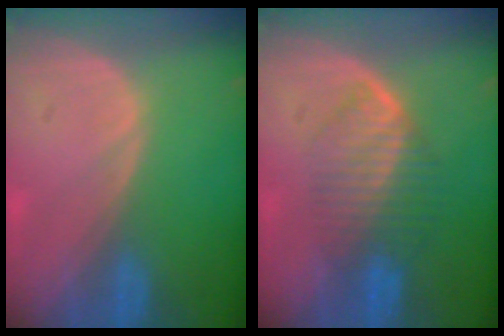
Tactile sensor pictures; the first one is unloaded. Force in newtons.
{"total": 6.5, "press": 6.2, "slide": 1.8}